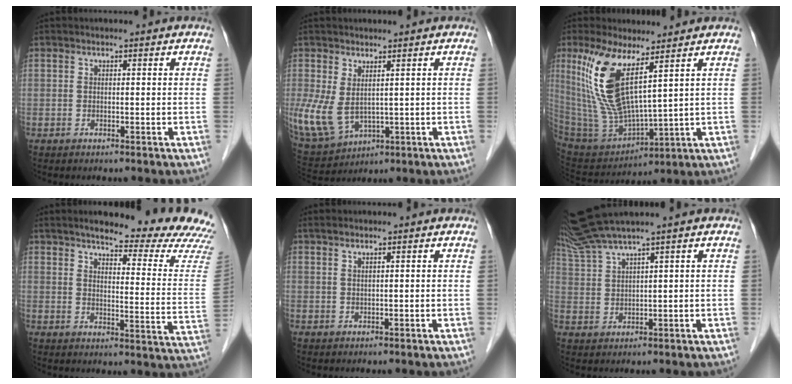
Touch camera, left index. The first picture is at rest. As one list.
[{"total": 12.4, "force": [0.0, 7.8, 9.6], "torque": [-0.246, -0.012, 0.028]}, {"total": 13.4, "force": [5.9, 2.7, 11.8], "torque": [-0.261, -0.011, 0.126]}, {"total": 19.7, "force": [17.6, 0.8, 8.7], "torque": [-0.106, -0.071, 0.202]}, {"total": 1.0, "force": [0.6, -0.1, 0.7], "torque": [-0.021, 0.008, 0.016]}, {"total": 6.2, "force": [5.2, -1.8, 2.8], "torque": [-0.075, 0.008, 0.116]}]